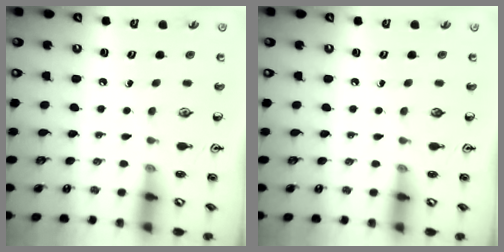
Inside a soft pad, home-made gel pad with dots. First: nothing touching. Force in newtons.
{"total": 0.0}